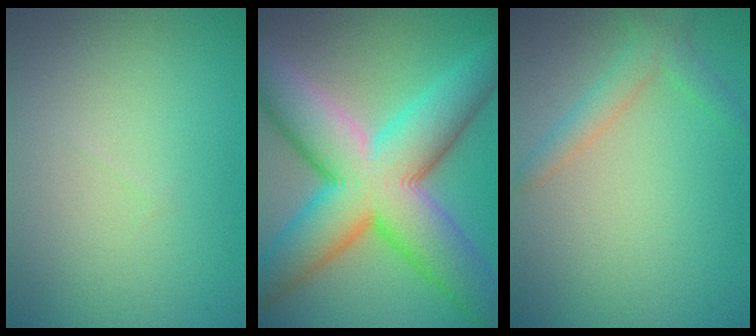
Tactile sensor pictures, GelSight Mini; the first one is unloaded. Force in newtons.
{"total": 14.6, "press": 14.6, "slide": 0.3}
{"total": 2.2, "press": 2.2, "slide": 0.0}